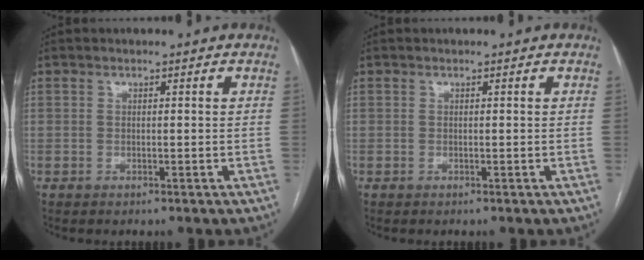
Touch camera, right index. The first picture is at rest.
{"total": 0.0}